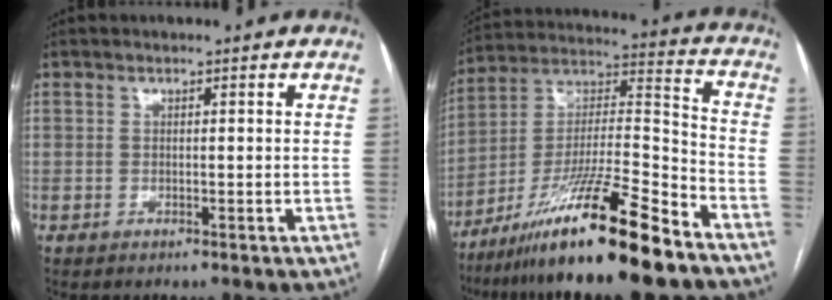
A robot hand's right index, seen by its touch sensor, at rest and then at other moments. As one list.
[{"total": 19.8, "force": [-14.1, 0.1, 13.9], "torque": [-0.265, -0.023, -0.250]}]